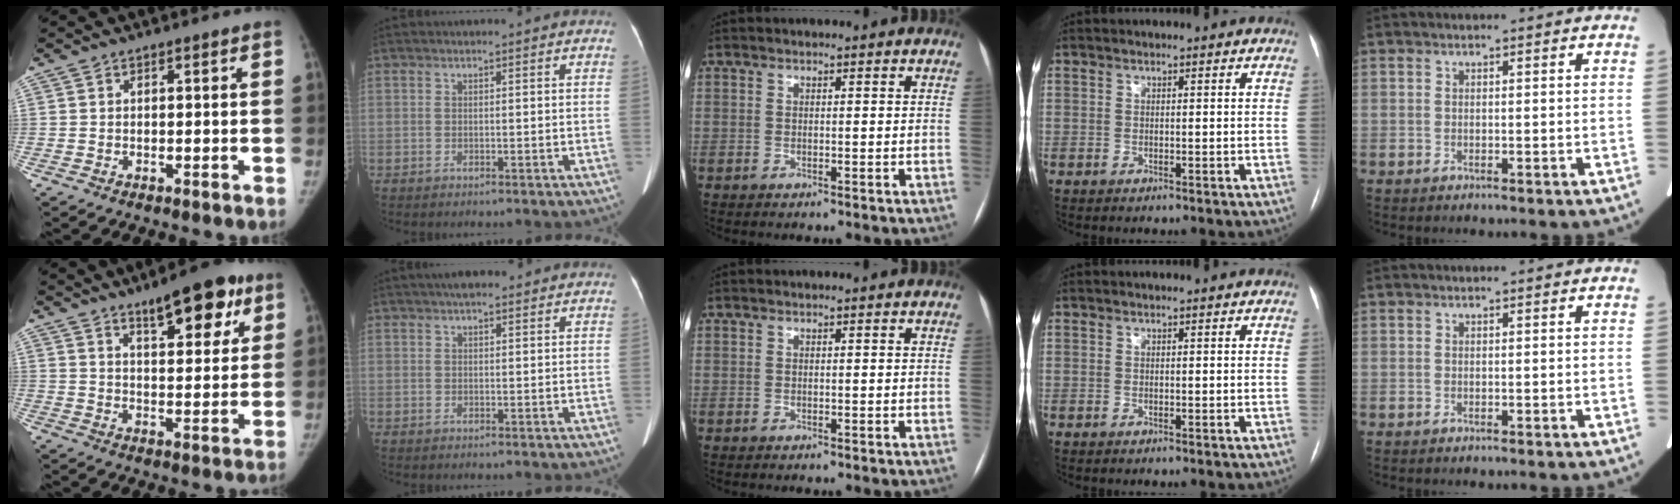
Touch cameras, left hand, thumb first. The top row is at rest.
{"thumb": {"total": 12.6, "force": [7.6, 4.6, 8.9], "torque": [-0.090, -0.032, 0.108]}, "index": {"total": 3.1, "force": [2.3, 1.0, 1.8], "torque": [-0.028, 0.018, 0.033]}}